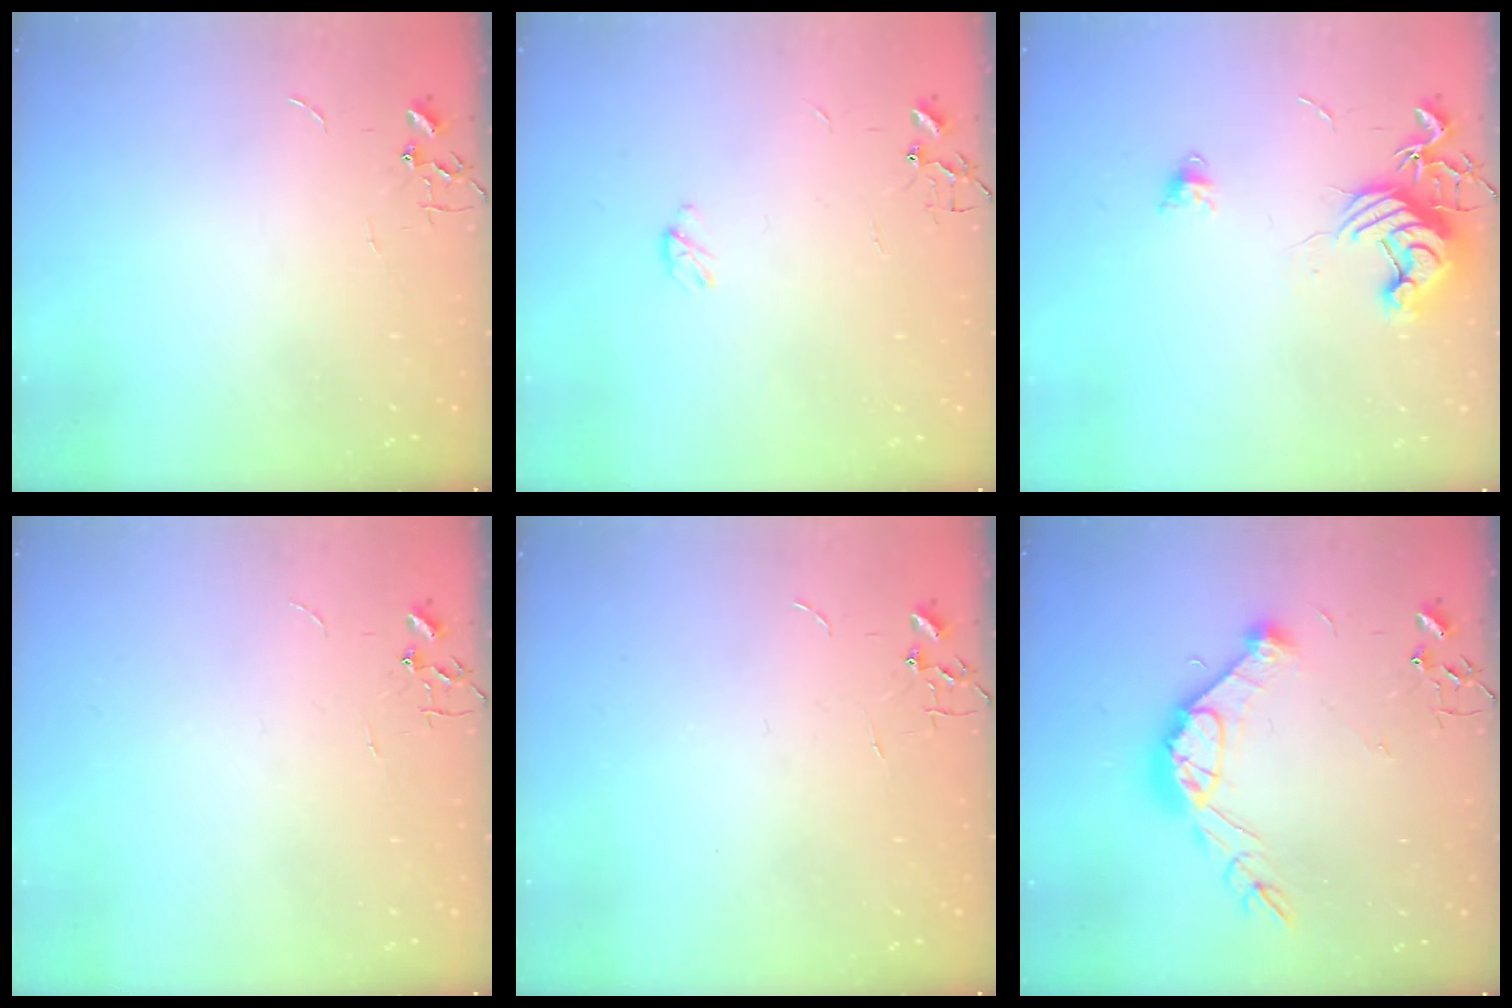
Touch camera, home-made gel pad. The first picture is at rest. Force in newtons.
{"total": 2.9, "press": 2.9, "slide": 0.4}
{"total": 11.6, "press": 11.6, "slide": 0.5}
{"total": 0.0}
{"total": 0.0}
{"total": 15.2, "press": 15.1, "slide": 1.2}